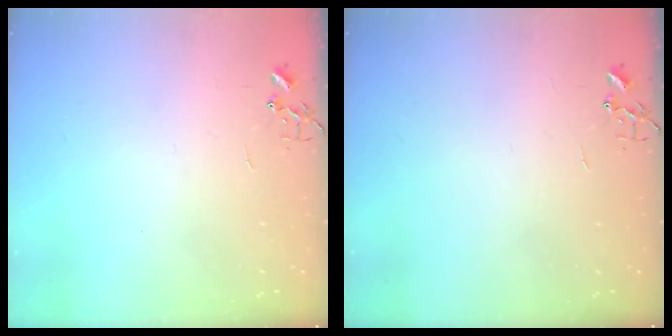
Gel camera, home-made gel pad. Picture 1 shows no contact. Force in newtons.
{"total": 0.0}